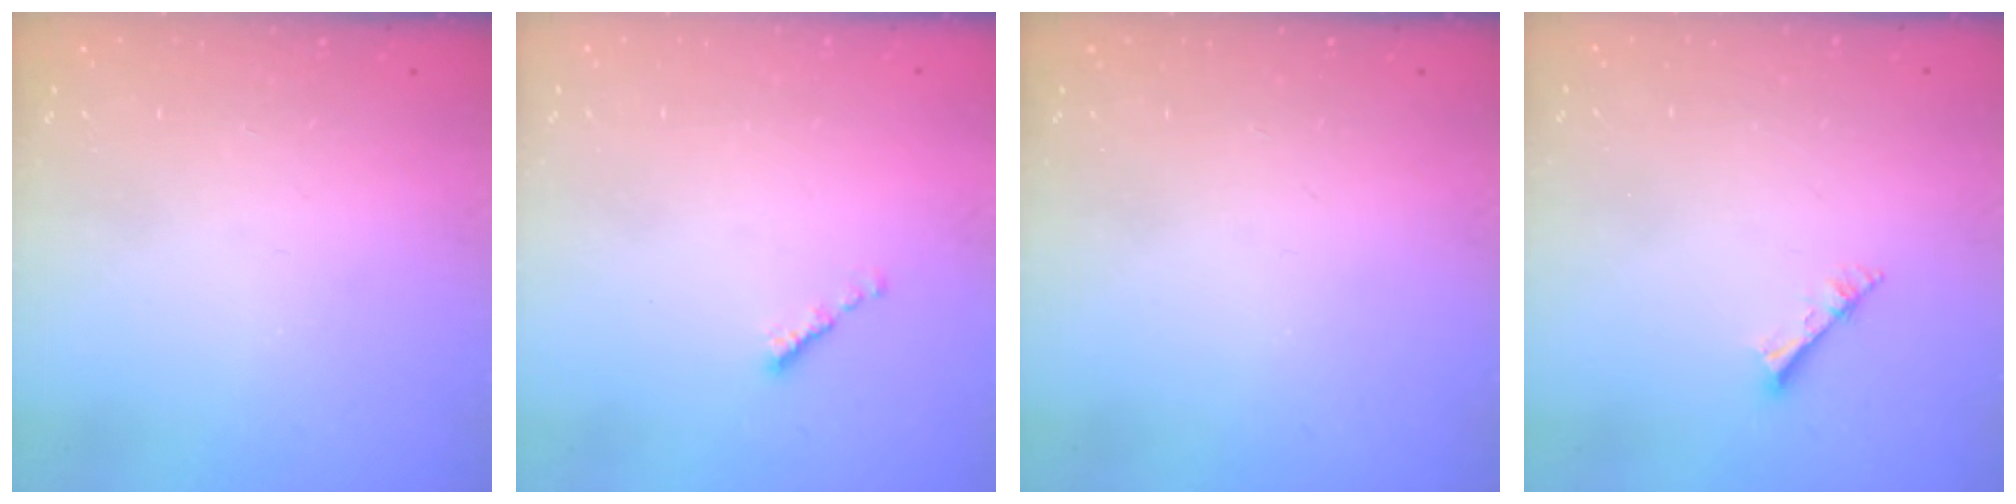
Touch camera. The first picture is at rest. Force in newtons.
{"total": 0.7, "press": 0.5, "slide": 0.4}
{"total": 0.0}
{"total": 2.7, "press": 2.7, "slide": 0.3}